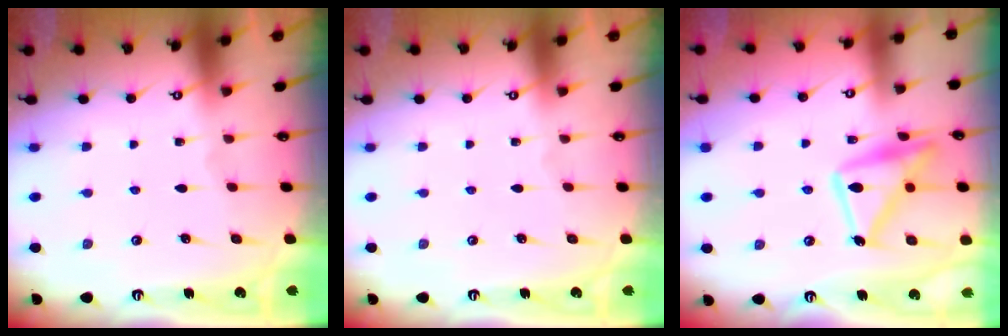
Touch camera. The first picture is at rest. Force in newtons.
{"total": 0.0}
{"total": 16.3, "press": 16.2, "slide": 1.1}